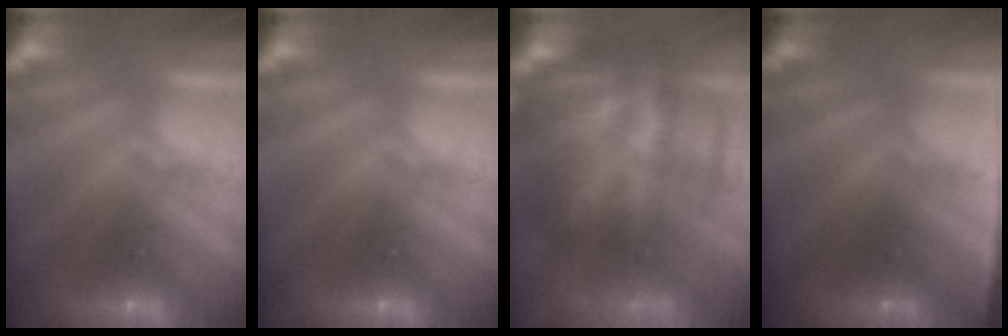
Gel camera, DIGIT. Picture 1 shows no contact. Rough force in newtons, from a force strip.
{"total": 0.0}
{"total": 14.6}
{"total": 4.7}